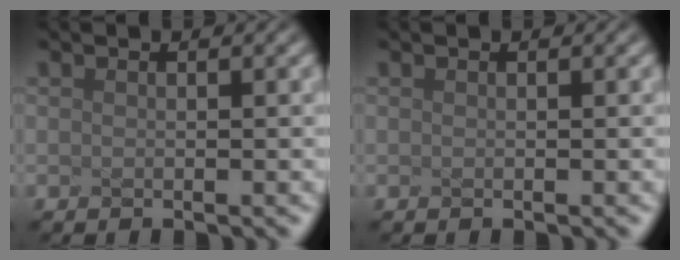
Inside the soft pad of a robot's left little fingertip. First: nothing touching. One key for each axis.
{"total": 0.0}